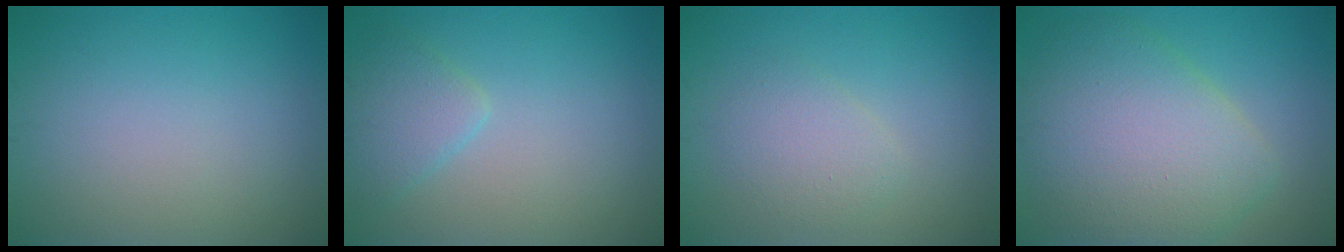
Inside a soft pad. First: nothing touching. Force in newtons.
{"total": 2.5, "press": 2.5, "slide": 0.2}
{"total": 2.4, "press": 2.4, "slide": 0.1}
{"total": 8.7, "press": 8.7, "slide": 0.3}